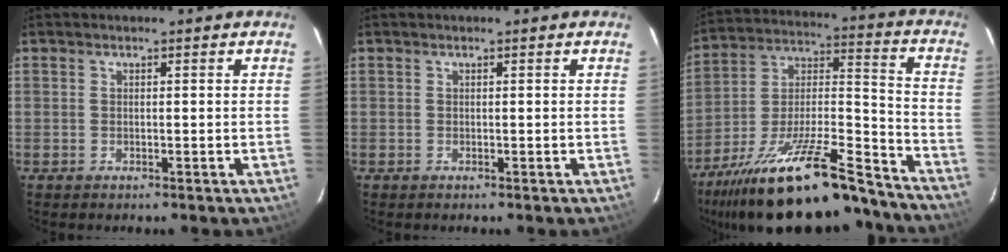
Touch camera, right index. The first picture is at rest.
{"total": 0.0}
{"total": 26.9, "force": [-21.1, 6.5, 15.5], "torque": [-0.263, -0.010, -0.320]}